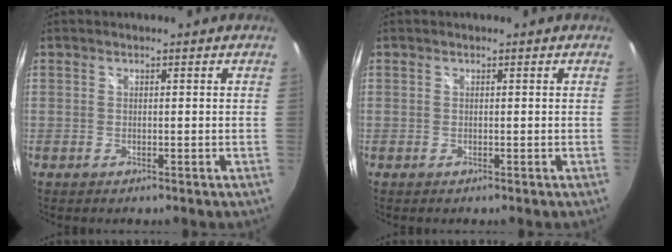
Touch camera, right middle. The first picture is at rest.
{"total": 0.0}